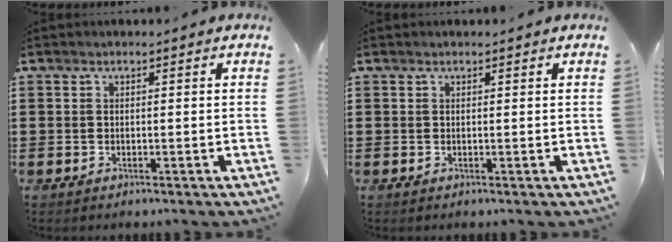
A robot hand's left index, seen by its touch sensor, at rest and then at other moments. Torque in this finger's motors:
{"motor_torque": [-0.95, 0.81, -0.40, -0.04]}